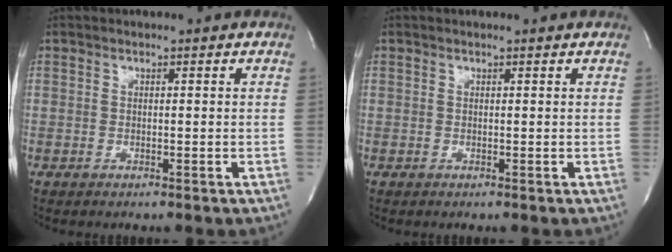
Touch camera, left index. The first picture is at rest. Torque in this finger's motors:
{"motor_torque": [-0.04, -0.10, 0.04, 0.01]}